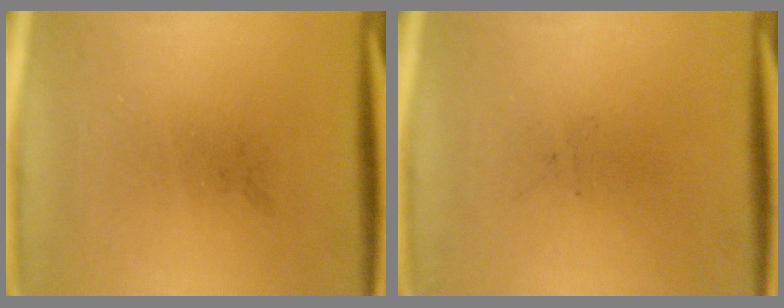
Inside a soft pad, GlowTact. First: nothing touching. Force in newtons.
{"total": 0.0}